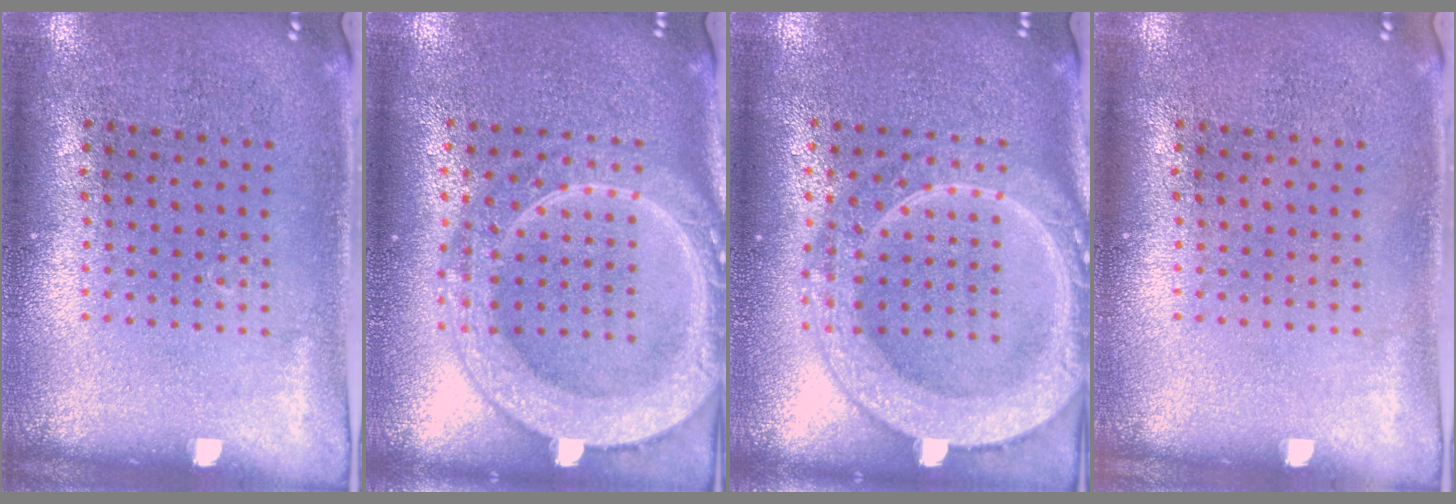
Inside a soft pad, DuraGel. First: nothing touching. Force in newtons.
{"total": 3.8, "press": 3.8, "slide": 0.4}
{"total": 3.8, "press": 3.8, "slide": 0.4}
{"total": 0.0}